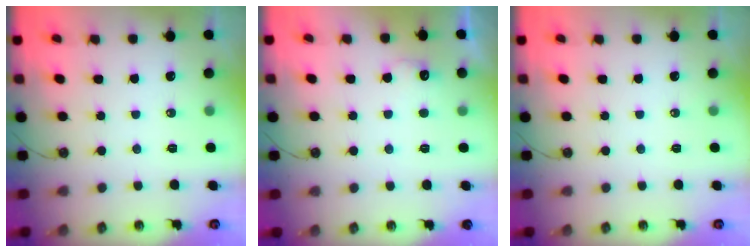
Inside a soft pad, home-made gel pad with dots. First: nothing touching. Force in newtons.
{"total": 5.7, "press": 5.6, "slide": 1.3}
{"total": 0.0}